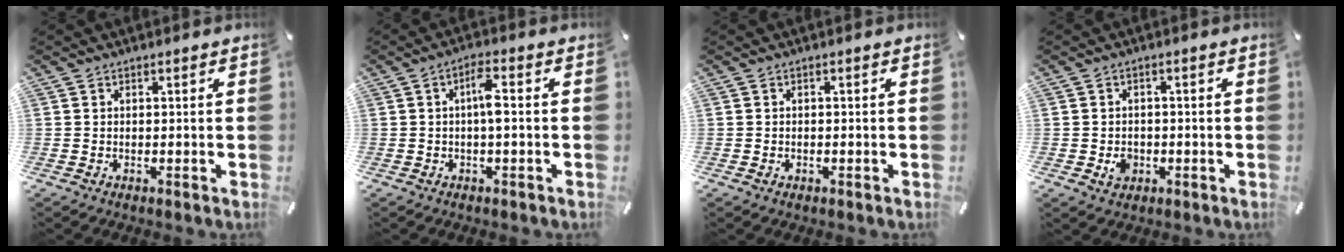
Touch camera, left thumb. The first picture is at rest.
{"total": 4.8, "force": [-0.1, 1.3, 4.6], "torque": [-0.088, 0.010, -0.004]}
{"total": 0.7, "force": [-0.3, 0.5, 0.3], "torque": [-0.007, 0.001, -0.007]}
{"total": 3.7, "force": [-1.0, 3.1, 1.6], "torque": [-0.011, -0.001, -0.020]}